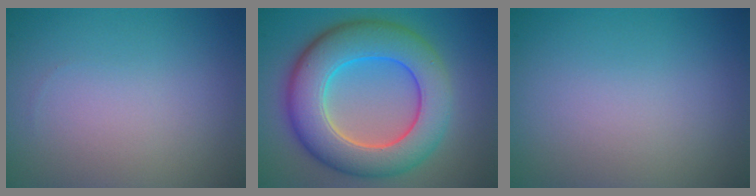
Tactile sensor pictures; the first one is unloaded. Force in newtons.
{"total": 9.8, "press": 9.8, "slide": 0.7}
{"total": 0.0}